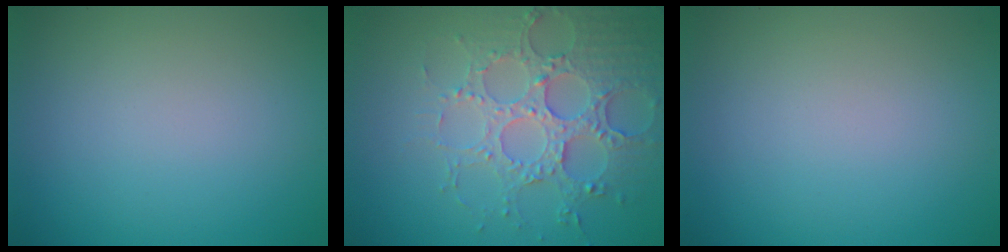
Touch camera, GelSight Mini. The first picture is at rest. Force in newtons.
{"total": 4.7, "press": 4.6, "slide": 1.0}
{"total": 0.0}